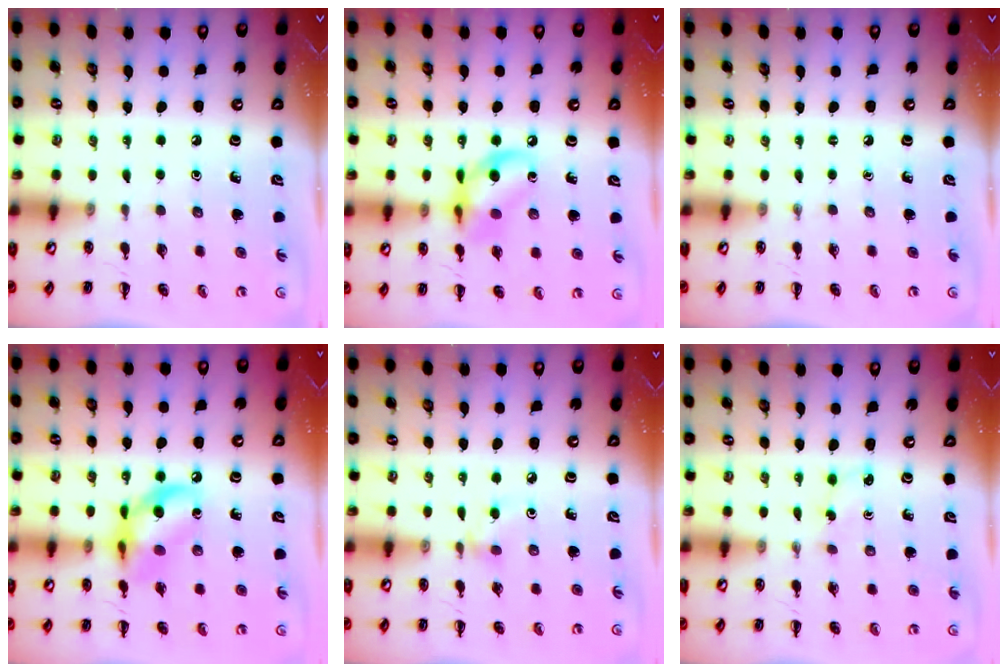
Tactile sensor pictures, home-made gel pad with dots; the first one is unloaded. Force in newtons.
{"total": 12.6, "press": 12.4, "slide": 2.2}
{"total": 0.0}
{"total": 12.0, "press": 11.9, "slide": 1.7}
{"total": 4.9, "press": 4.6, "slide": 1.6}
{"total": 2.6, "press": 2.5, "slide": 0.8}